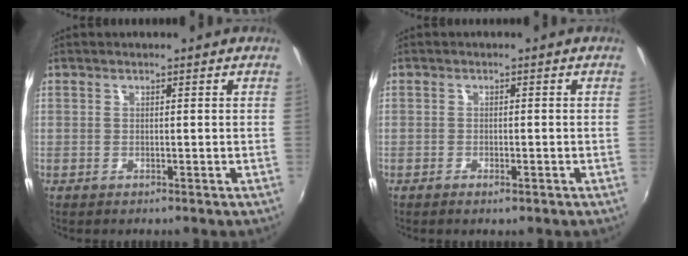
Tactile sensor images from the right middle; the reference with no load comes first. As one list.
[{"total": 1.5, "force": [-1.0, 0.5, 1.0], "torque": [-0.020, -0.001, -0.017]}]